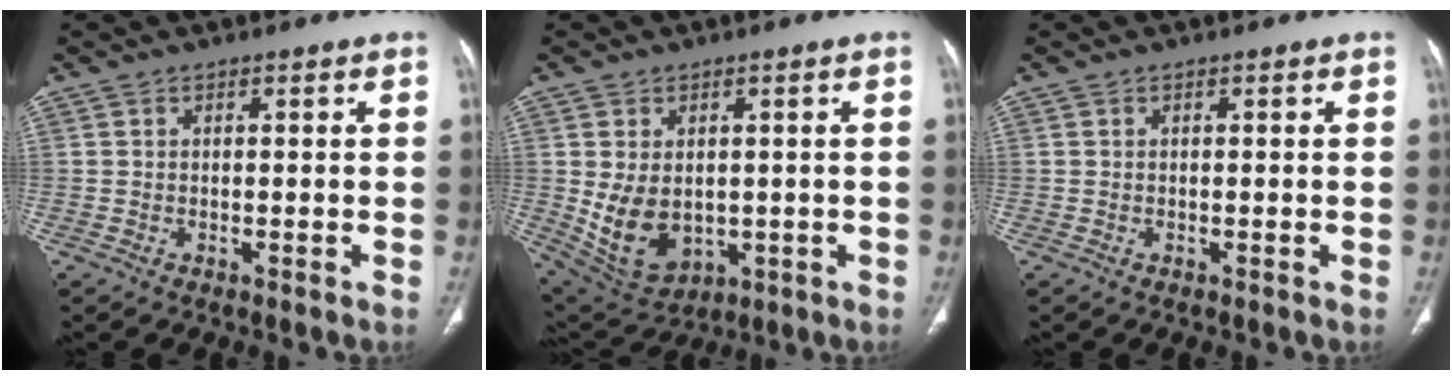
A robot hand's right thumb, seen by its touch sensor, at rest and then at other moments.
{"total": 10.8, "force": [-0.6, 7.6, 7.7], "torque": [-0.119, -0.010, 0.021]}
{"total": 0.0}